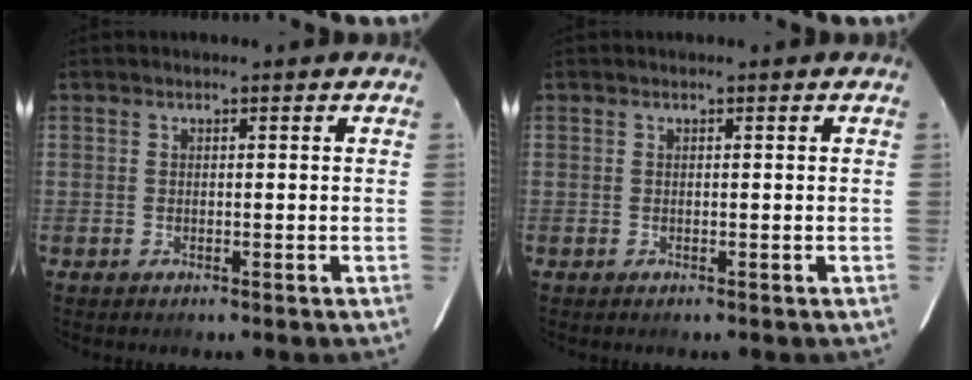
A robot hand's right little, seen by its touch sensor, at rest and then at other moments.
{"total": 0.0}